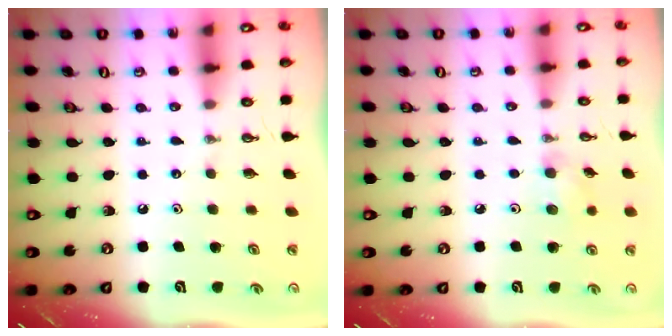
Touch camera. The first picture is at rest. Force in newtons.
{"total": 4.6, "press": 4.4, "slide": 1.4}